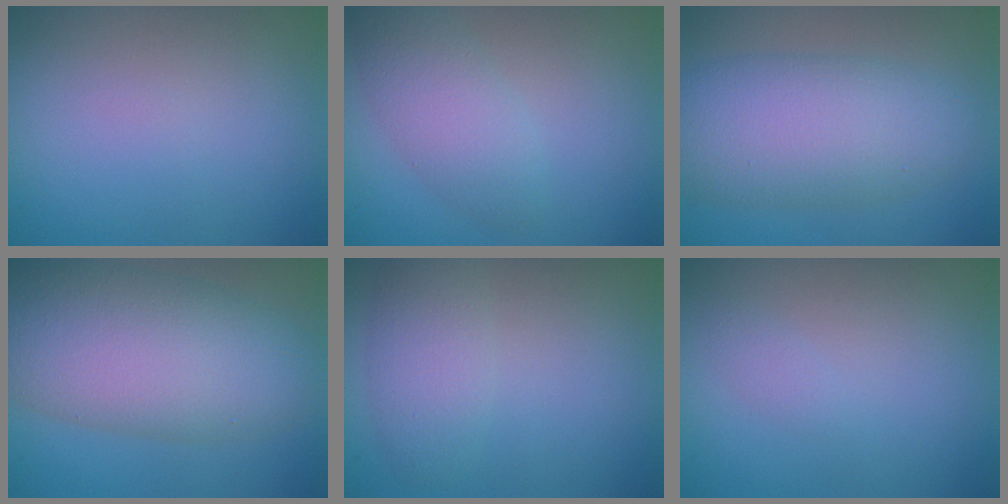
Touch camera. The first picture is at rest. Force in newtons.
{"total": 3.5, "press": 3.5, "slide": 0.1}
{"total": 7.6, "press": 7.6, "slide": 0.1}
{"total": 10.1, "press": 10.1, "slide": 0.3}
{"total": 3.3, "press": 3.3, "slide": 0.3}
{"total": 0.7, "press": 0.7, "slide": 0.0}